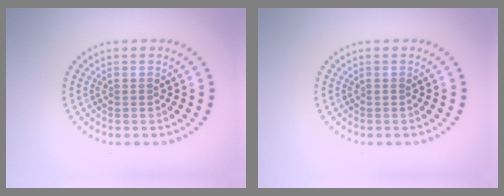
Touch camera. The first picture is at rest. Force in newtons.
{"total": 0.0}